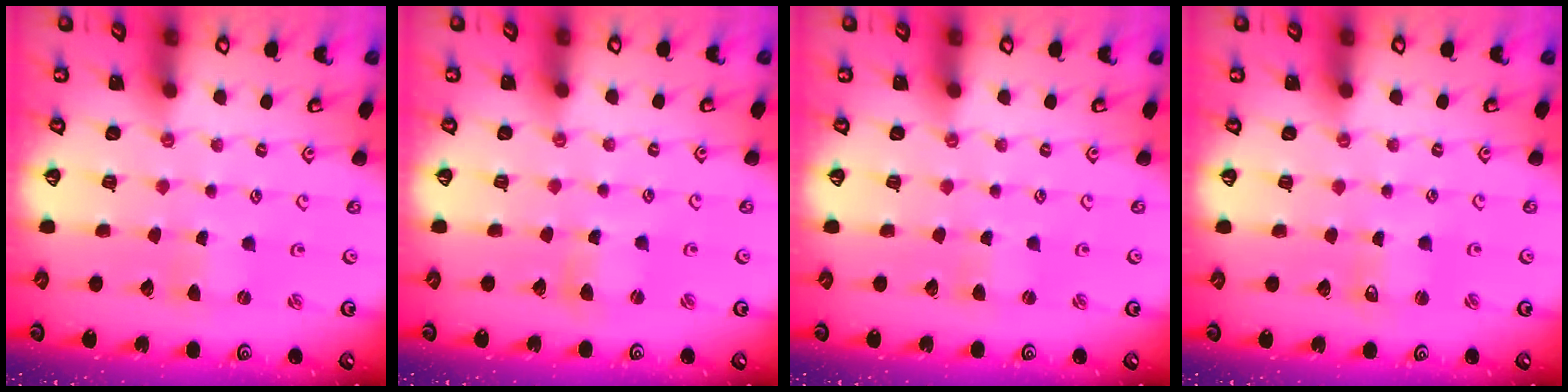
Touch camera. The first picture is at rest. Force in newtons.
{"total": 2.6, "press": 2.5, "slide": 0.3}
{"total": 1.9, "press": 1.9, "slide": 0.4}
{"total": 1.7, "press": 1.6, "slide": 0.3}